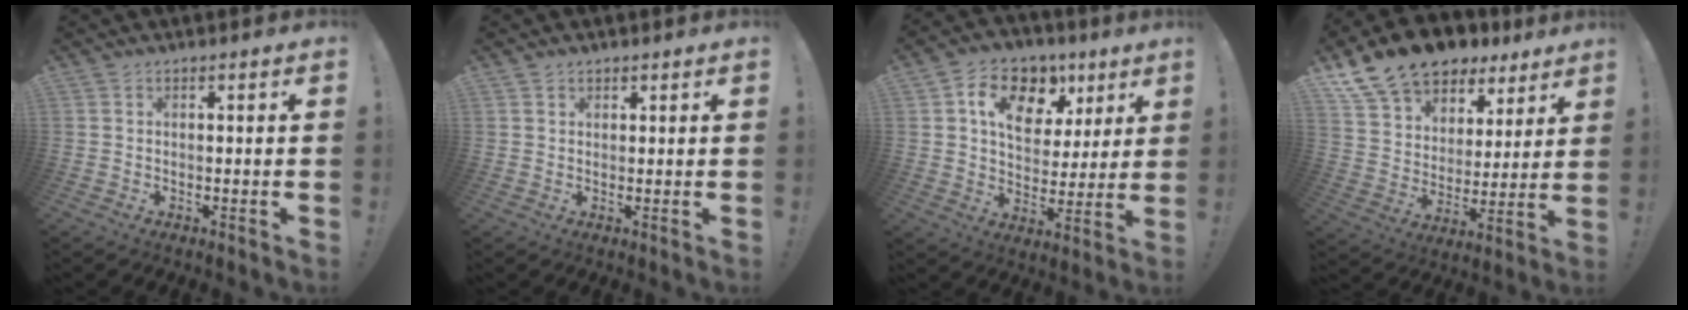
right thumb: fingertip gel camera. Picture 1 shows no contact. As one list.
[{"total": 2.2, "force": [1.7, 1.3, 0.3], "torque": [0.006, -0.010, 0.029]}, {"total": 15.1, "force": [6.8, 10.6, 8.4], "torque": [-0.127, -0.018, 0.126]}, {"total": 15.2, "force": [11.7, 8.6, 4.5], "torque": [-0.080, -0.085, 0.224]}]